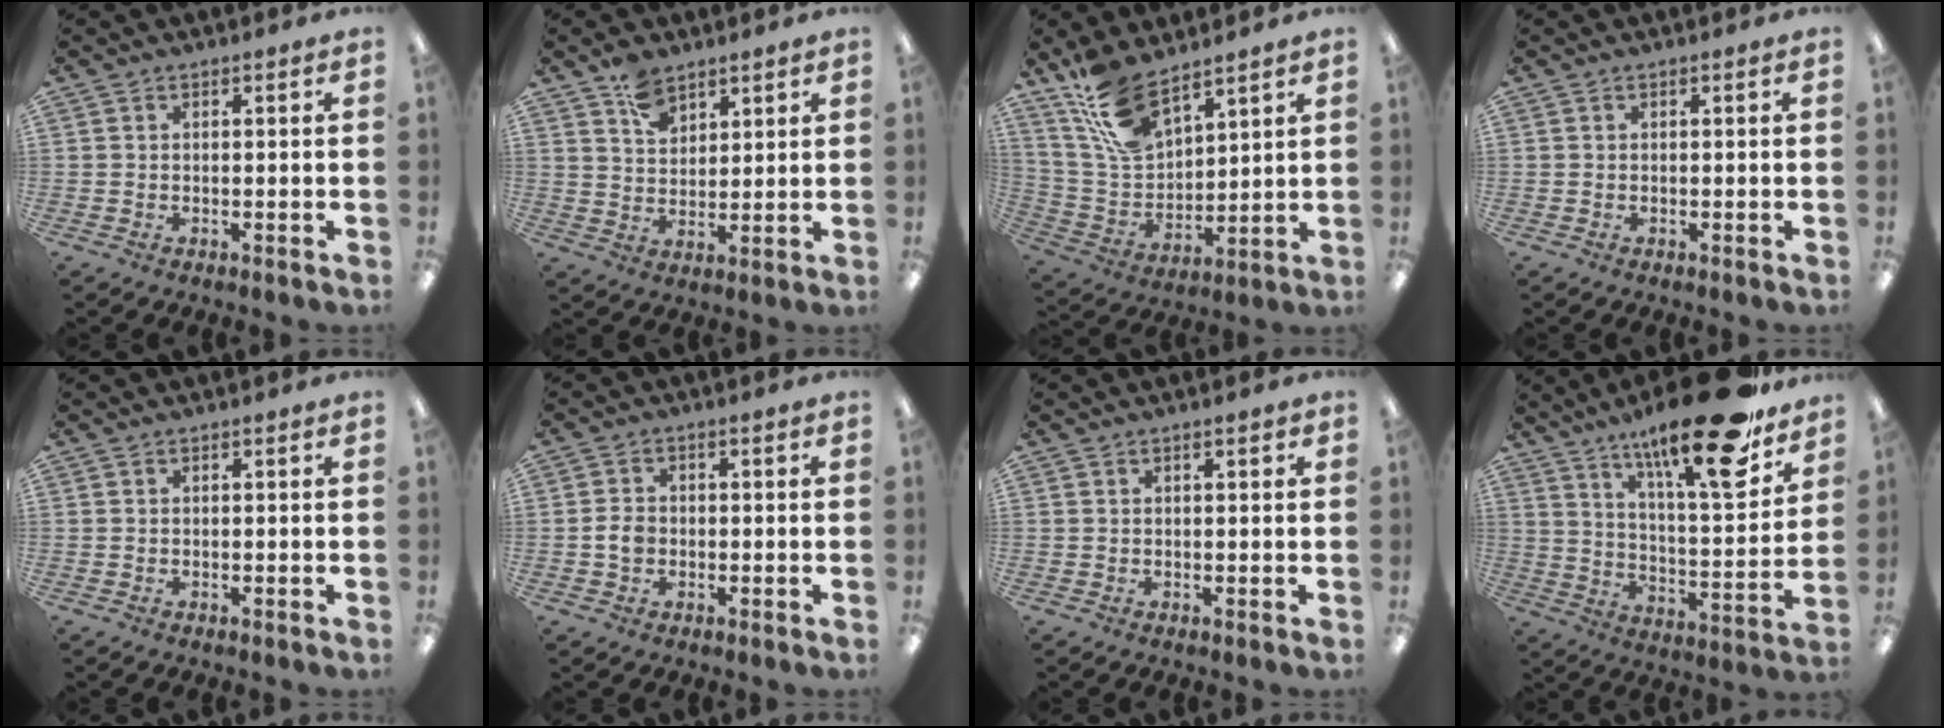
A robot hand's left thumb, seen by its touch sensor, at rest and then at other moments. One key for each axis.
{"total": 6.9, "fx": 4.9, "fy": 4.1, "fz": 2.6, "tx": -0.043, "ty": -0.018, "tz": 0.091}
{"total": 14.3, "fx": 10.7, "fy": 6.2, "fz": 7.2, "tx": -0.157, "ty": -0.047, "tz": 0.203}
{"total": 0.0}
{"total": 0.0}
{"total": 3.3, "fx": -0.5, "fy": 2.6, "fz": 2.1, "tx": -0.037, "ty": 0.008, "tz": -0.010}
{"total": 1.4, "fx": 0.6, "fy": 0.3, "fz": 1.2, "tx": -0.016, "ty": -0.001, "tz": 0.008}
{"total": 23.0, "fx": 16.2, "fy": 5.0, "fz": 15.4, "tx": -0.237, "ty": -0.107, "tz": 0.255}